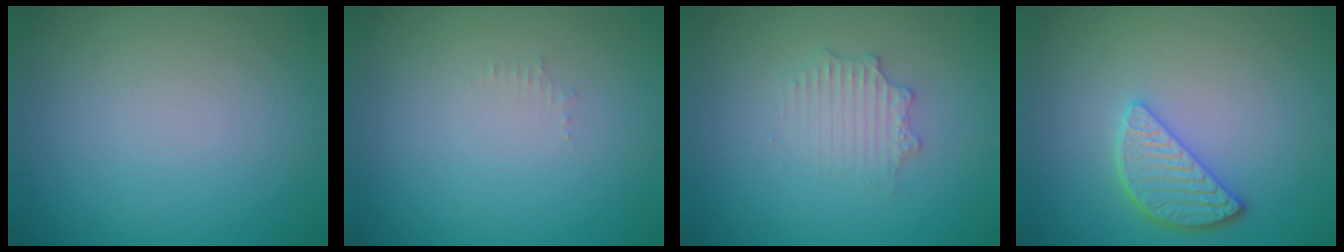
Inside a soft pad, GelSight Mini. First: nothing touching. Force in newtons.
{"total": 0.6, "press": 0.6, "slide": 0.1}
{"total": 2.2, "press": 2.2, "slide": 0.4}
{"total": 3.3, "press": 3.0, "slide": 1.5}